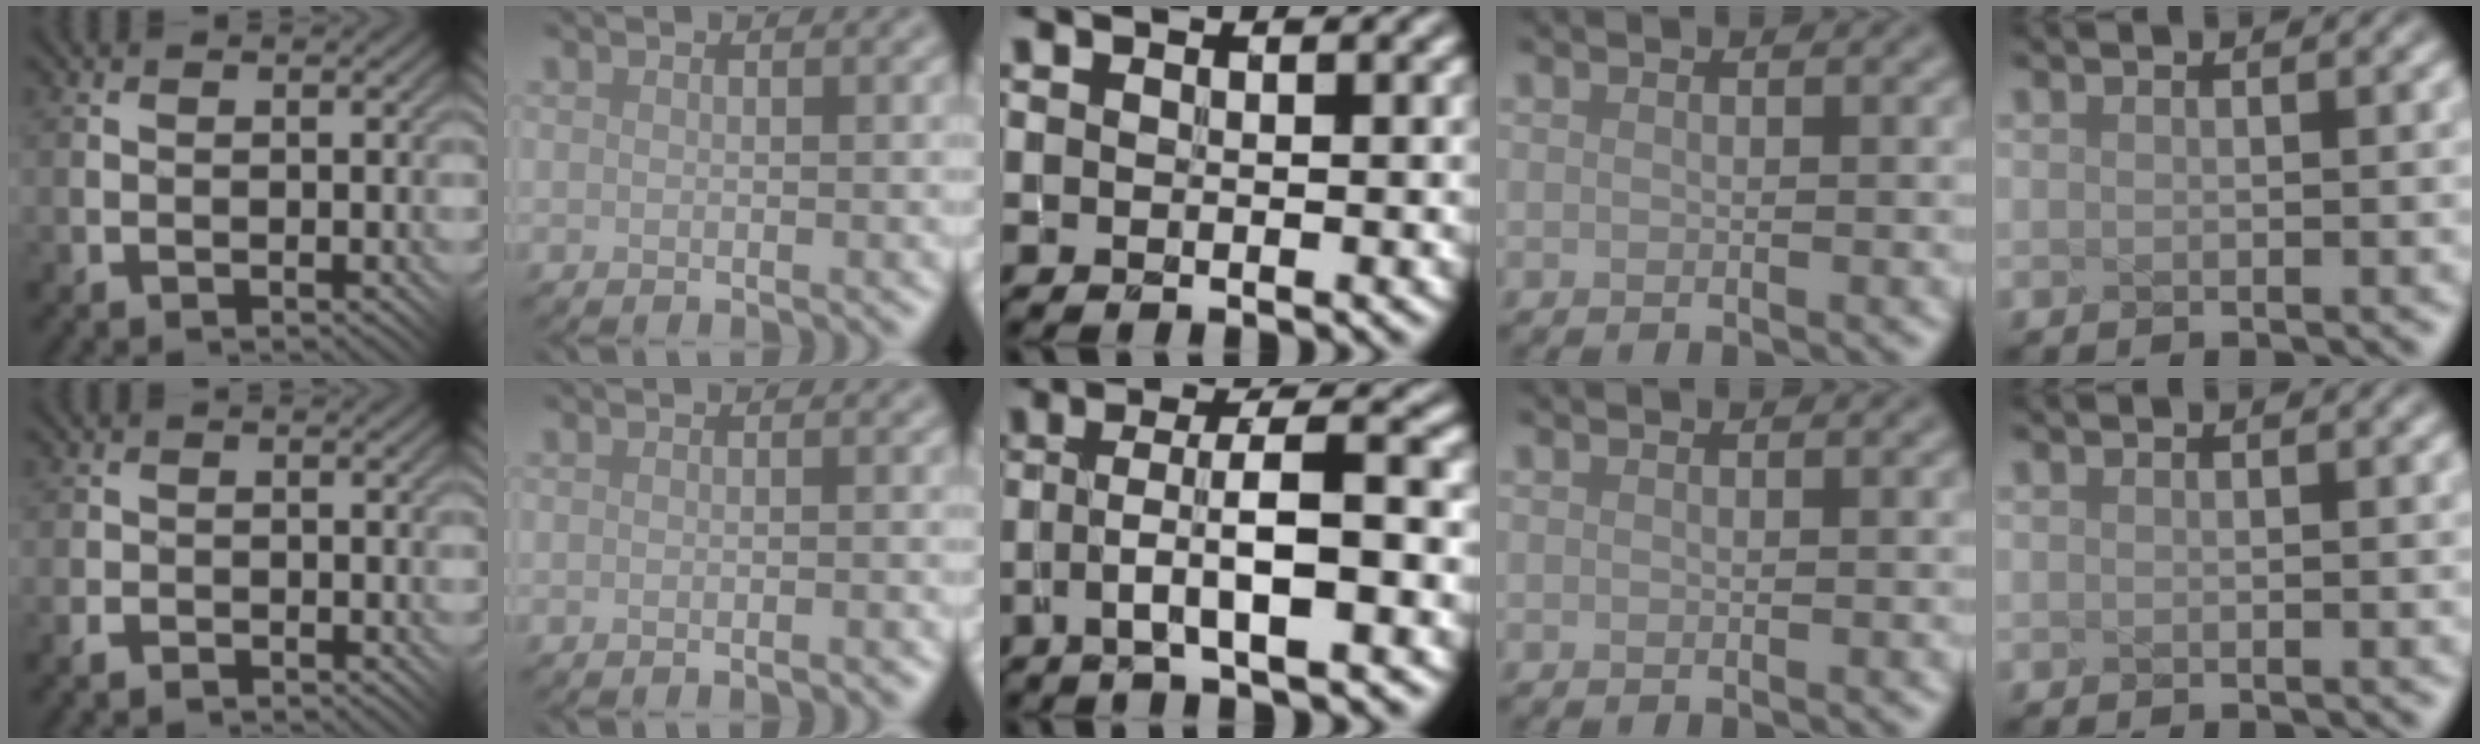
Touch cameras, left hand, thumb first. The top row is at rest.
{"thumb": {"total": 2.0, "force": [-1.6, 1.0, 0.7], "torque": [-0.015, 0.002, -0.035]}, "index": {"total": 1.2, "force": [-0.6, 0.2, 1.0], "torque": [-0.010, -0.001, -0.011]}, "middle": {"total": 6.3, "force": [-1.2, 1.2, 6.0], "torque": [-0.107, 0.010, -0.024]}}